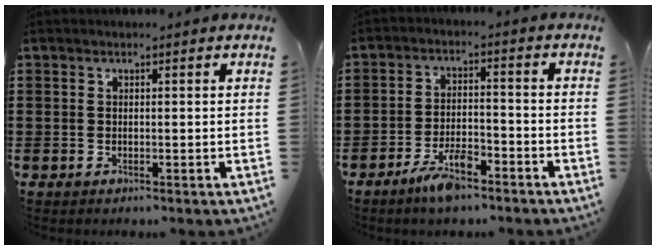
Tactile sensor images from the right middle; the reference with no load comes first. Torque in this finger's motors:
{"motor_torque": [2.14, 0.00, 0.52, 0.15]}